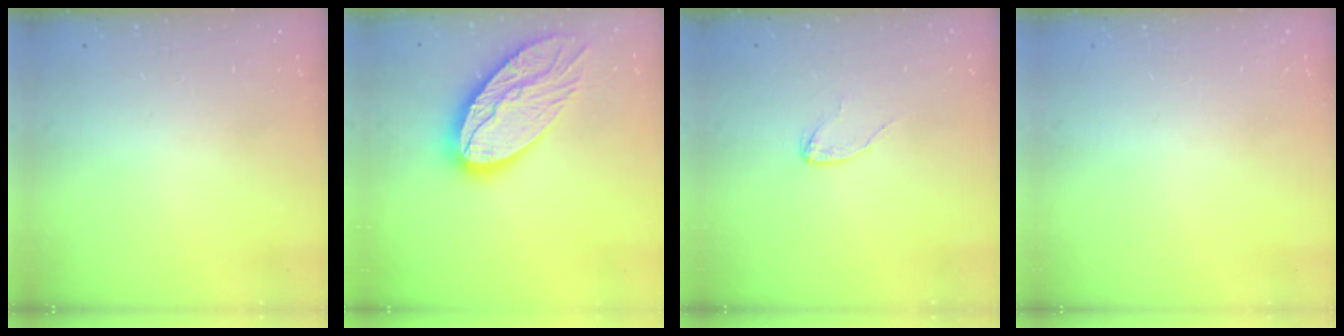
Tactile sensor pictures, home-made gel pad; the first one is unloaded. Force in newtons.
{"total": 20.5, "press": 20.4, "slide": 1.6}
{"total": 3.9, "press": 3.8, "slide": 0.4}
{"total": 0.0}